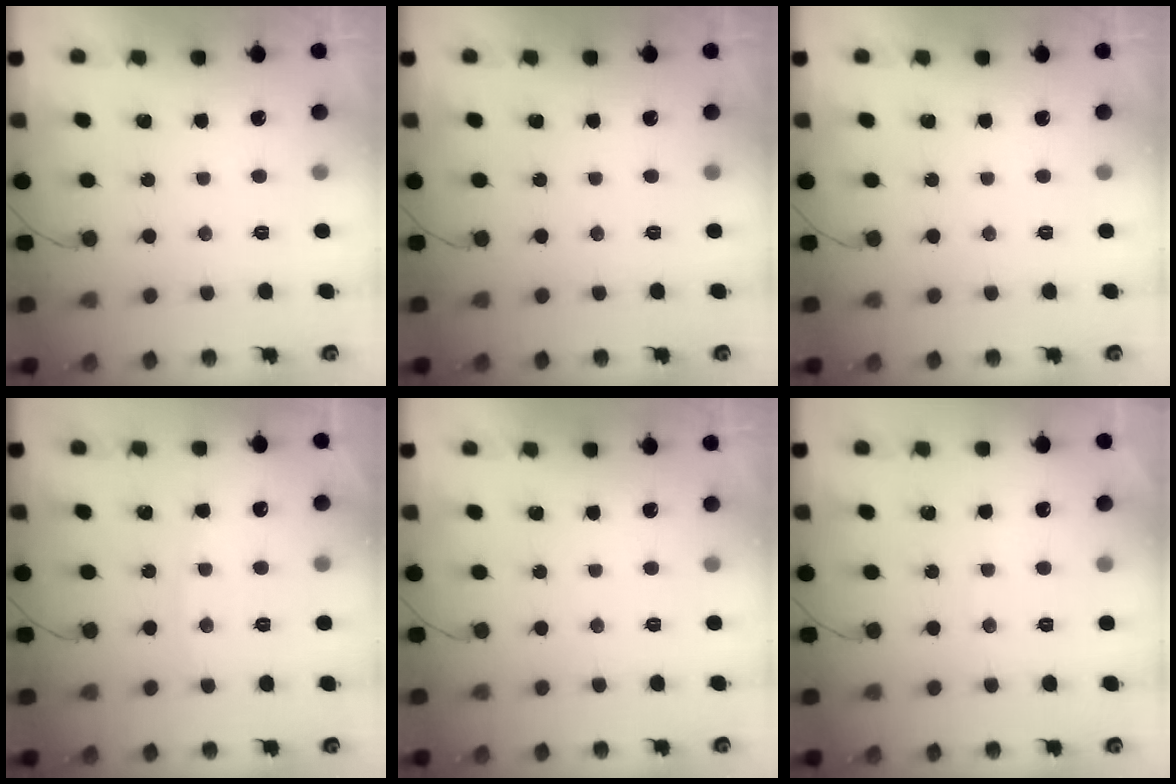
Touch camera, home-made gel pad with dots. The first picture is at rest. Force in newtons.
{"total": 0.0}
{"total": 0.0}
{"total": 3.6, "press": 3.6, "slide": 0.6}
{"total": 0.0}
{"total": 1.8, "press": 1.7, "slide": 0.2}